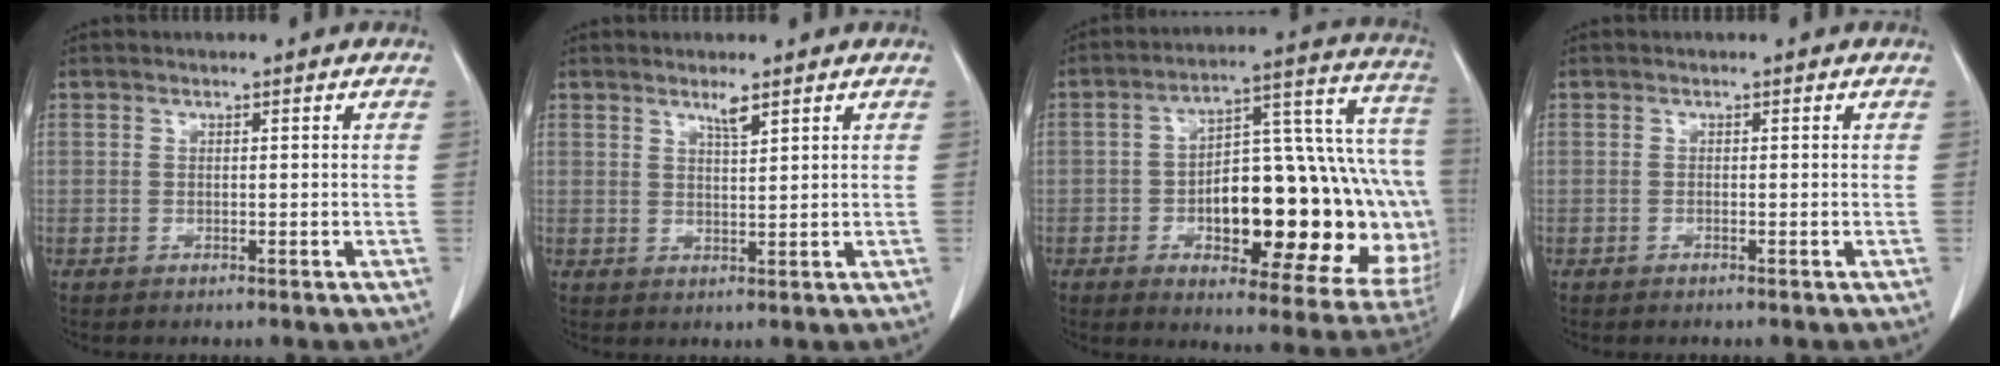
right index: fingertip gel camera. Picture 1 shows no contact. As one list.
[{"total": 2.2, "force": [1.6, 0.0, 1.5], "torque": [-0.029, -0.003, 0.032]}, {"total": 28.3, "force": [-4.9, 9.2, 26.3], "torque": [-0.273, 0.043, -0.051]}, {"total": 0.0}]